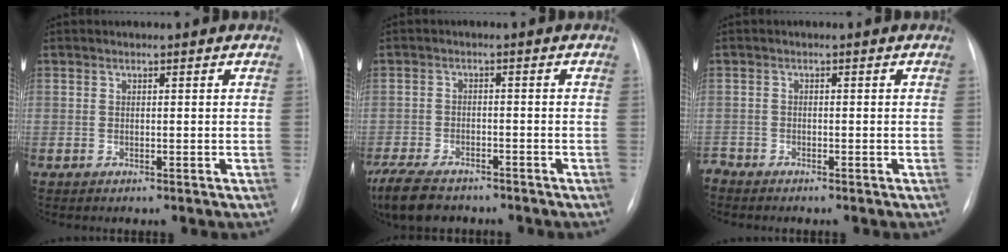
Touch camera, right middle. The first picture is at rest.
{"total": 11.6, "force": [-8.8, 5.0, 5.7], "torque": [-0.129, -0.016, -0.138]}
{"total": 1.7, "force": [-1.6, 0.3, -0.1], "torque": [0.004, -0.004, -0.029]}